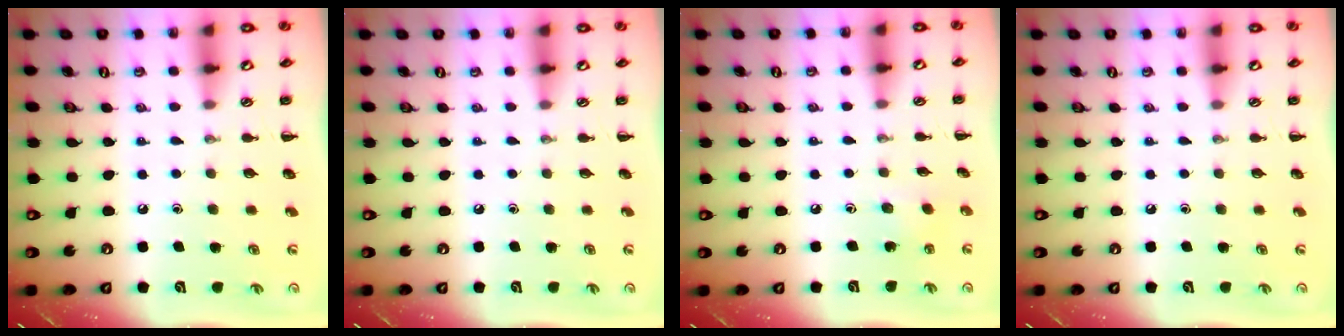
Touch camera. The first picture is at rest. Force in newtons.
{"total": 0.0}
{"total": 2.4, "press": 2.3, "slide": 0.7}
{"total": 0.0}